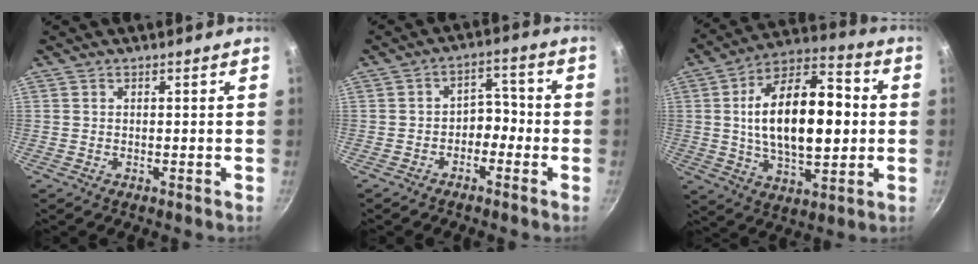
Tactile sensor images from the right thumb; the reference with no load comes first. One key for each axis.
{"total": 5.2, "fx": -1.9, "fy": 3.8, "fz": 3.1, "tx": -0.019, "ty": 0.033, "tz": -0.042}
{"total": 22.4, "fx": 1.5, "fy": 11.3, "fz": 19.2, "tx": -0.299, "ty": 0.017, "tz": 0.023}